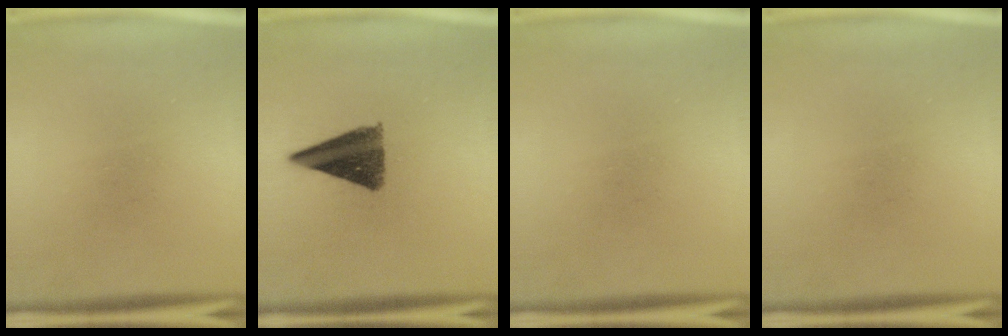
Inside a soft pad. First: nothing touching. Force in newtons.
{"total": 10.4}
{"total": 0.0}
{"total": 0.0}